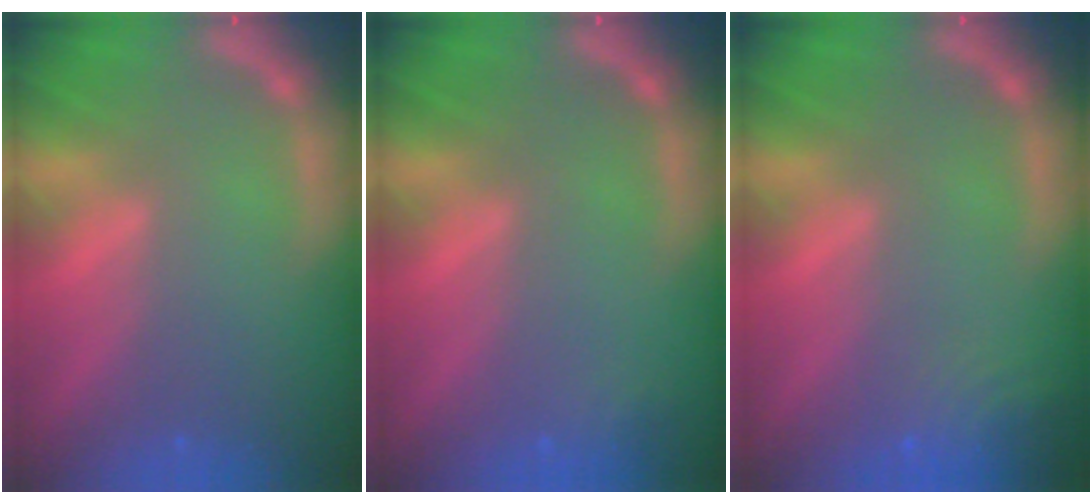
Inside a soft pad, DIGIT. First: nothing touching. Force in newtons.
{"total": 0.9}
{"total": 4.0}